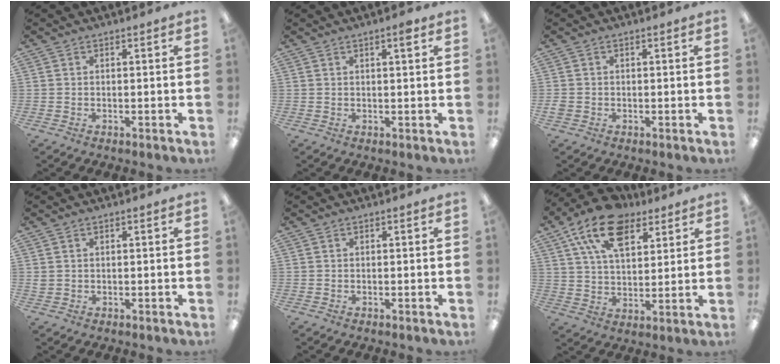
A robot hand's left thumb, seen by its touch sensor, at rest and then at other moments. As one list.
[{"total": 2.4, "force": [1.4, 0.4, 1.9], "torque": [-0.025, -0.004, 0.019]}, {"total": 1.4, "force": [-0.4, 1.2, 0.6], "torque": [-0.010, 0.003, -0.007]}, {"total": 1.2, "force": [0.5, 0.9, 0.6], "torque": [-0.013, 0.004, 0.008]}, {"total": 0.0}, {"total": 16.6, "force": [9.6, 9.5, 9.7], "torque": [-0.168, -0.030, 0.173]}]